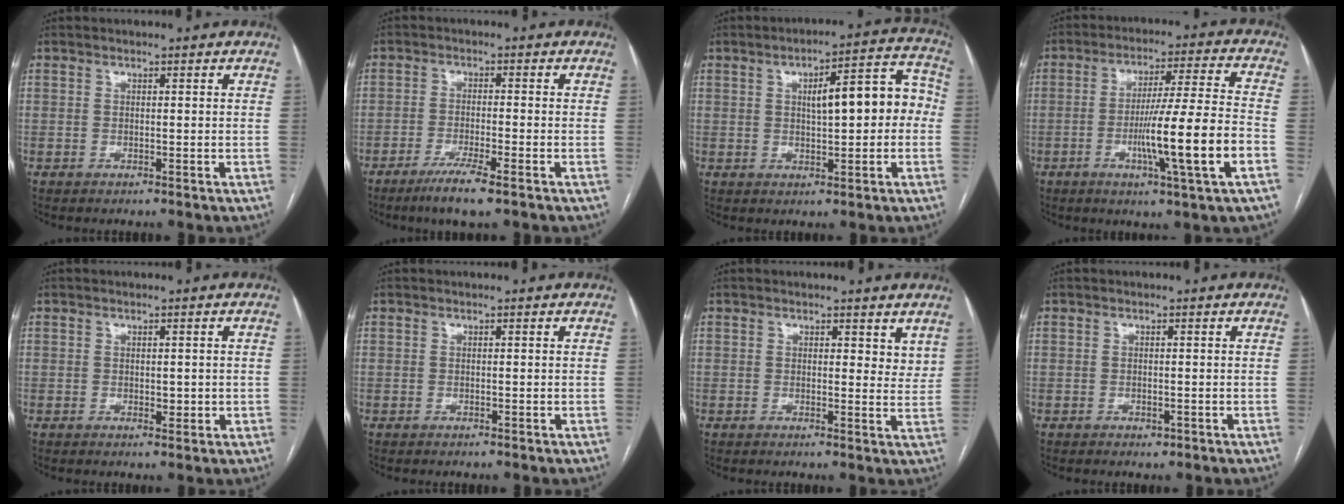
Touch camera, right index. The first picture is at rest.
{"total": 6.0, "force": [-4.0, 0.0, 4.5], "torque": [-0.084, -0.015, -0.069]}
{"total": 10.3, "force": [0.6, 3.2, 9.8], "torque": [-0.128, 0.042, 0.011]}
{"total": 14.3, "force": [-4.4, -0.9, 13.6], "torque": [-0.234, -0.007, -0.074]}
{"total": 1.9, "force": [-0.1, 1.1, 1.5], "torque": [-0.020, -0.001, 0.003]}
{"total": 0.0}
{"total": 3.3, "force": [2.3, 1.7, 1.6], "torque": [-0.008, -0.011, 0.025]}
{"total": 0.9, "force": [-0.5, 0.6, 0.5], "torque": [-0.007, 0.001, -0.003]}